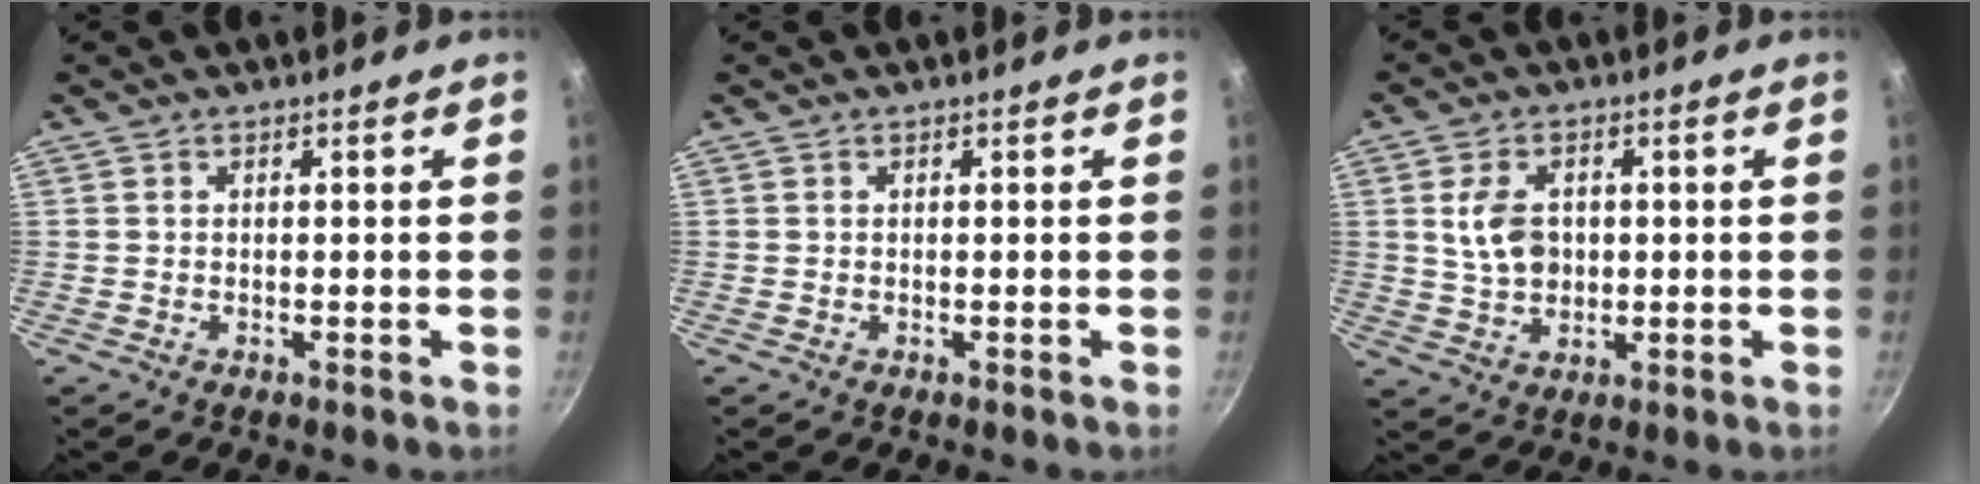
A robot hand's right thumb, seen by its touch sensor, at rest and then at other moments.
{"total": 0.0}
{"total": 7.3, "force": [1.1, 5.3, 5.0], "torque": [-0.079, -0.002, 0.021]}